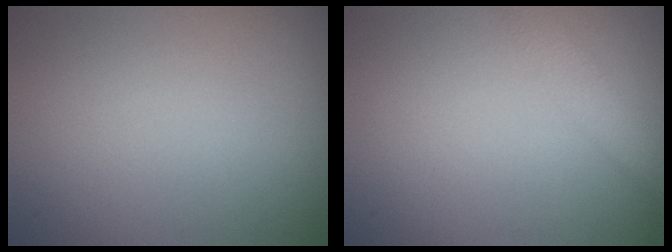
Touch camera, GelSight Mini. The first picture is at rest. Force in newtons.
{"total": 2.2, "press": 2.2, "slide": 0.2}